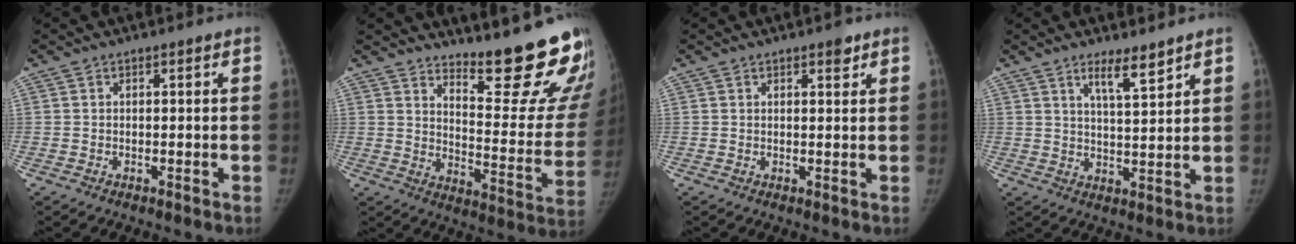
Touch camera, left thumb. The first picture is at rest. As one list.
[{"total": 21.1, "force": [16.7, 4.0, 12.3], "torque": [-0.136, -0.165, 0.217]}, {"total": 1.9, "force": [1.3, 0.7, 1.2], "torque": [-0.008, -0.006, 0.017]}, {"total": 5.5, "force": [4.0, 0.9, 3.7], "torque": [-0.053, -0.034, 0.068]}]